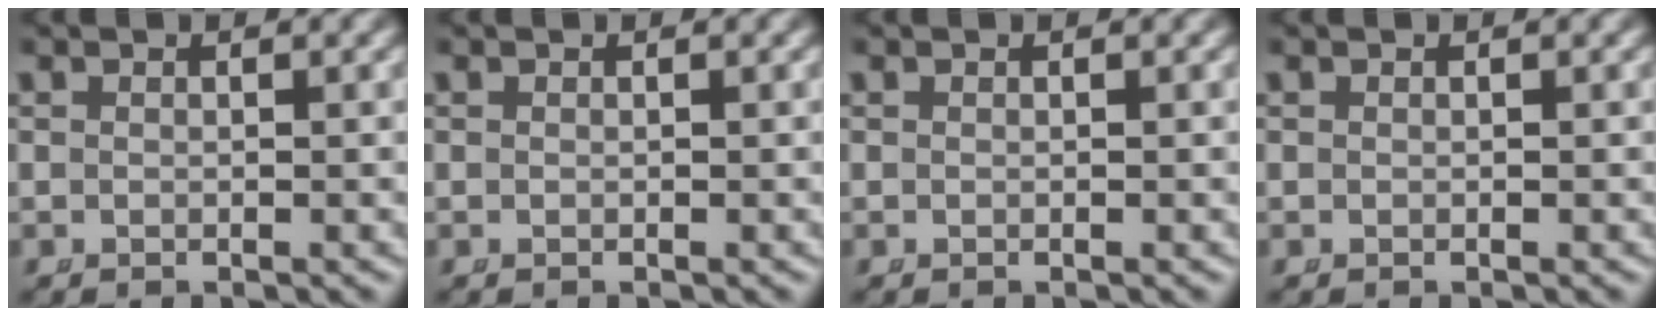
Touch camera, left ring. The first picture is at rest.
{"total": 0.0}
{"total": 0.0}
{"total": 0.0}